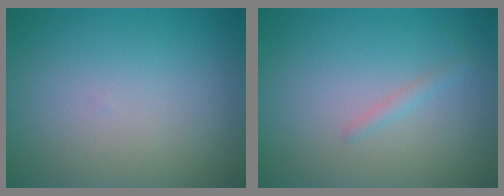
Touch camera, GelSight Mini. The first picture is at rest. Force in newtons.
{"total": 0.8, "press": 0.8, "slide": 0.1}